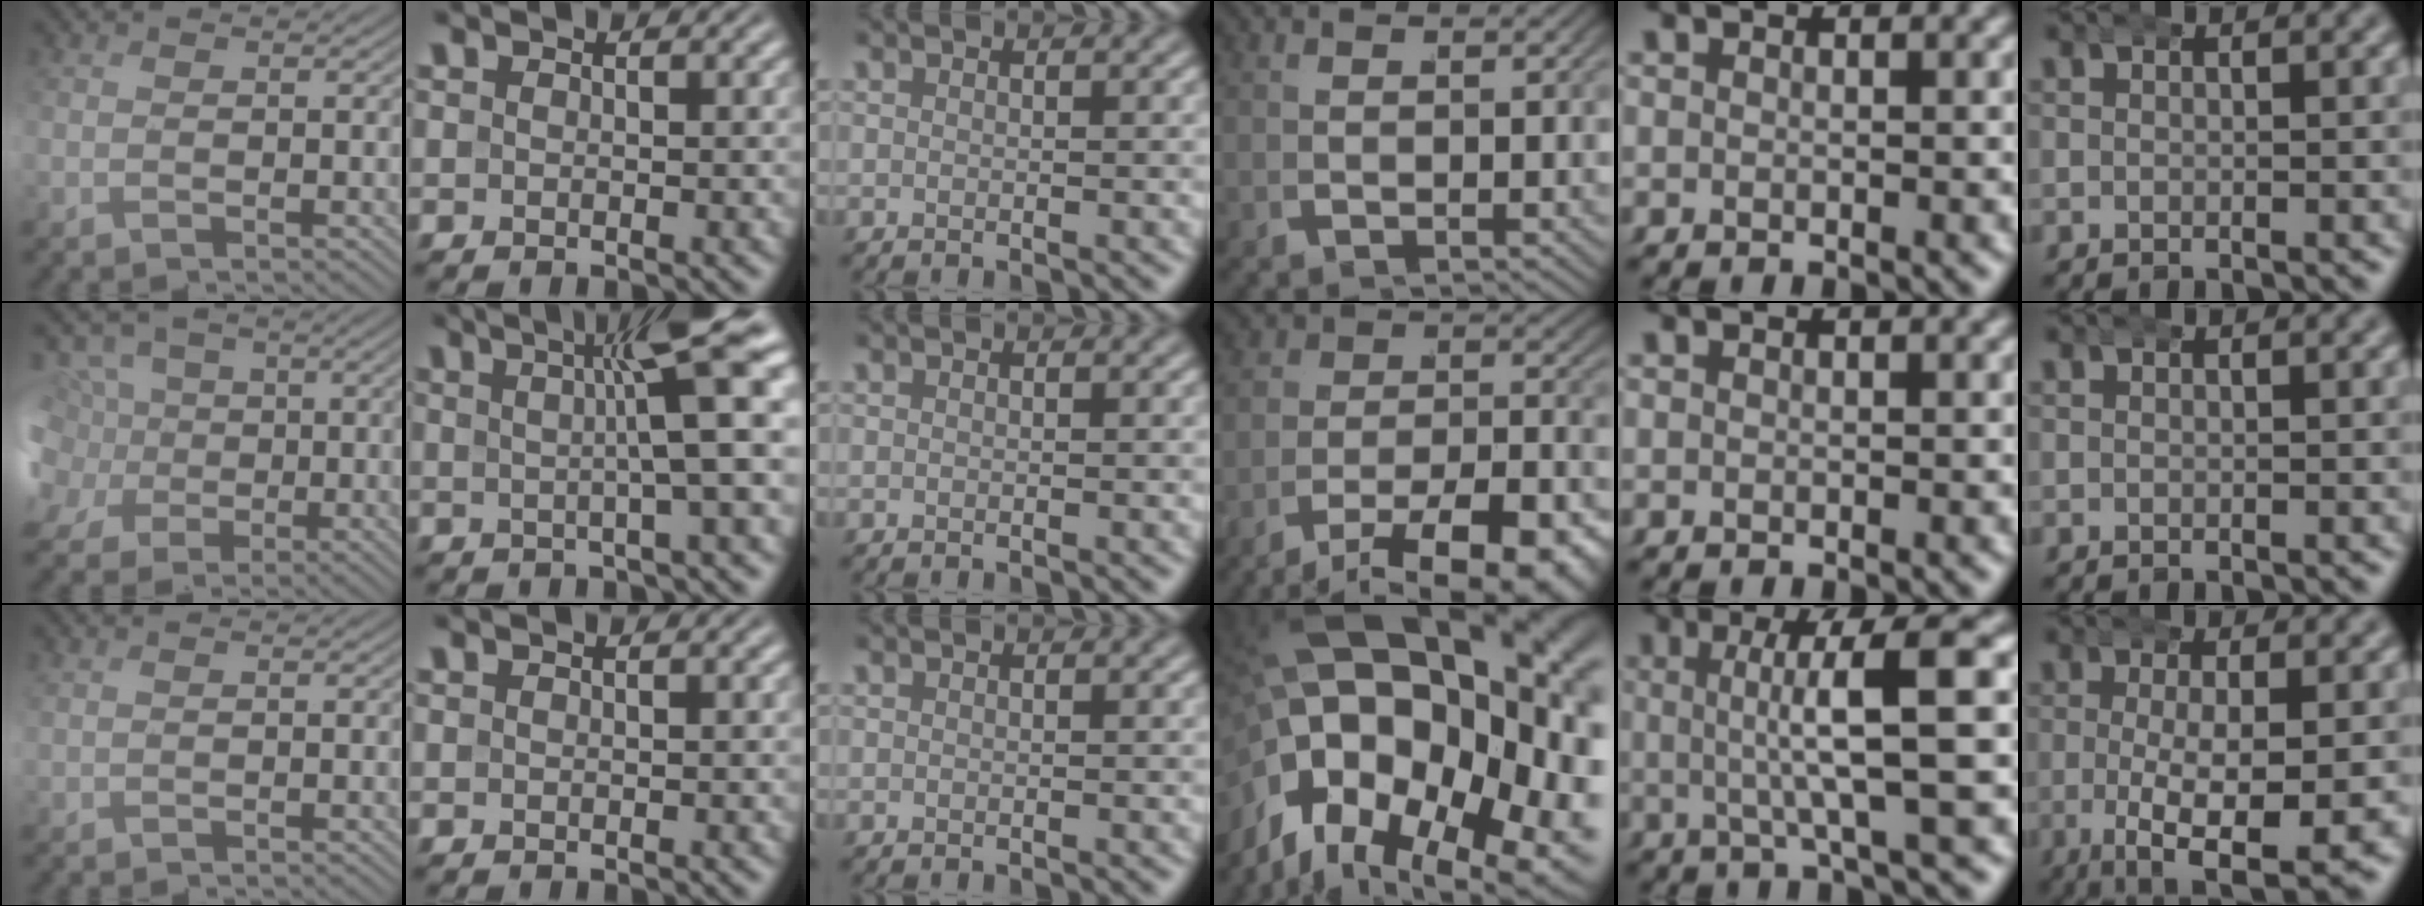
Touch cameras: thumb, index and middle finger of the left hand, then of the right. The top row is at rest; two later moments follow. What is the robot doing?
{"motion": "wrap", "object": "bandana"}